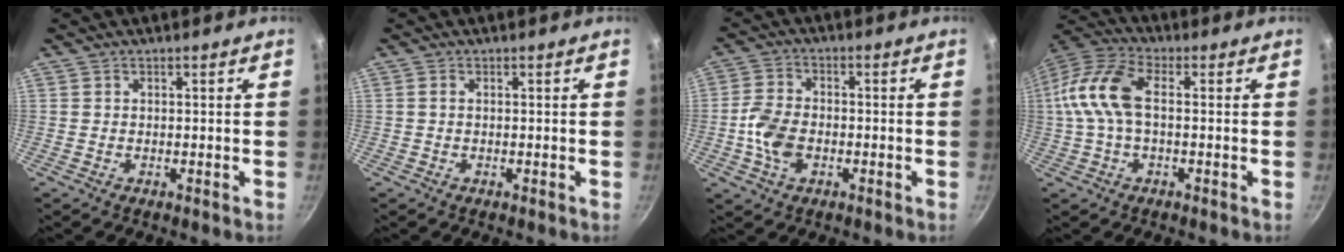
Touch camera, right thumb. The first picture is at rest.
{"total": 0.5, "force": [0.1, 0.3, 0.4], "torque": [-0.008, 0.003, 0.000]}
{"total": 7.4, "force": [-1.8, 5.0, 5.2], "torque": [-0.100, 0.015, -0.042]}
{"total": 12.0, "force": [0.7, 6.4, 10.1], "torque": [-0.217, 0.029, -0.003]}